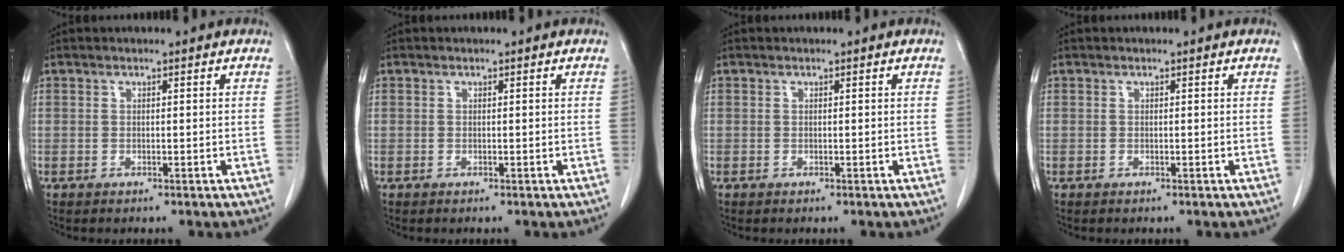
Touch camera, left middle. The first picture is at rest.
{"total": 0.0}
{"total": 0.0}
{"total": 0.0}